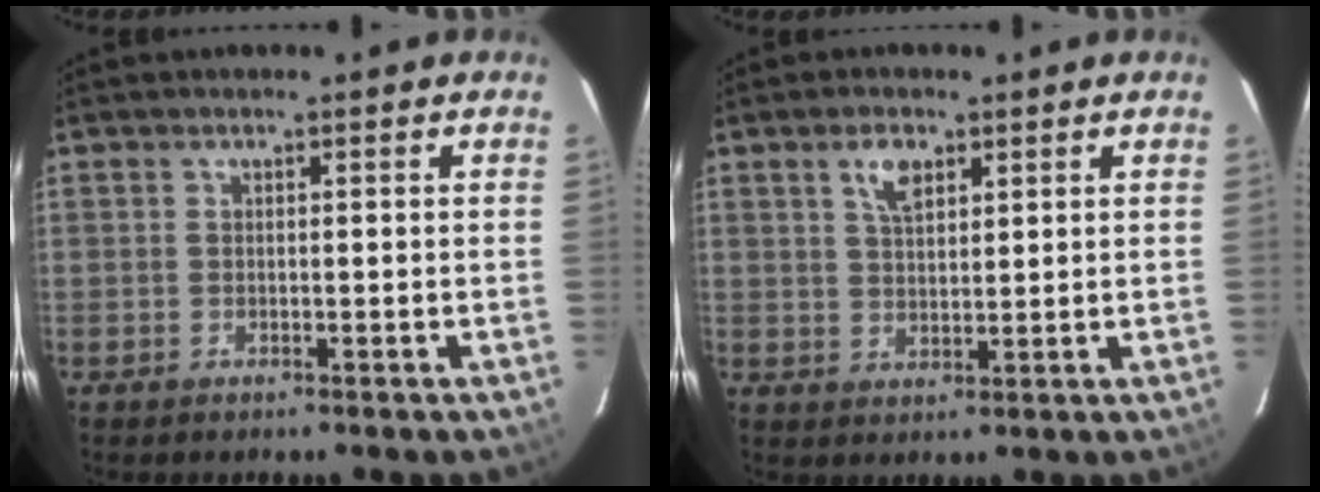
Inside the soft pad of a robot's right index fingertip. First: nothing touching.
{"total": 4.5, "force": [2.4, 2.2, 3.1], "torque": [-0.054, 0.007, 0.046]}